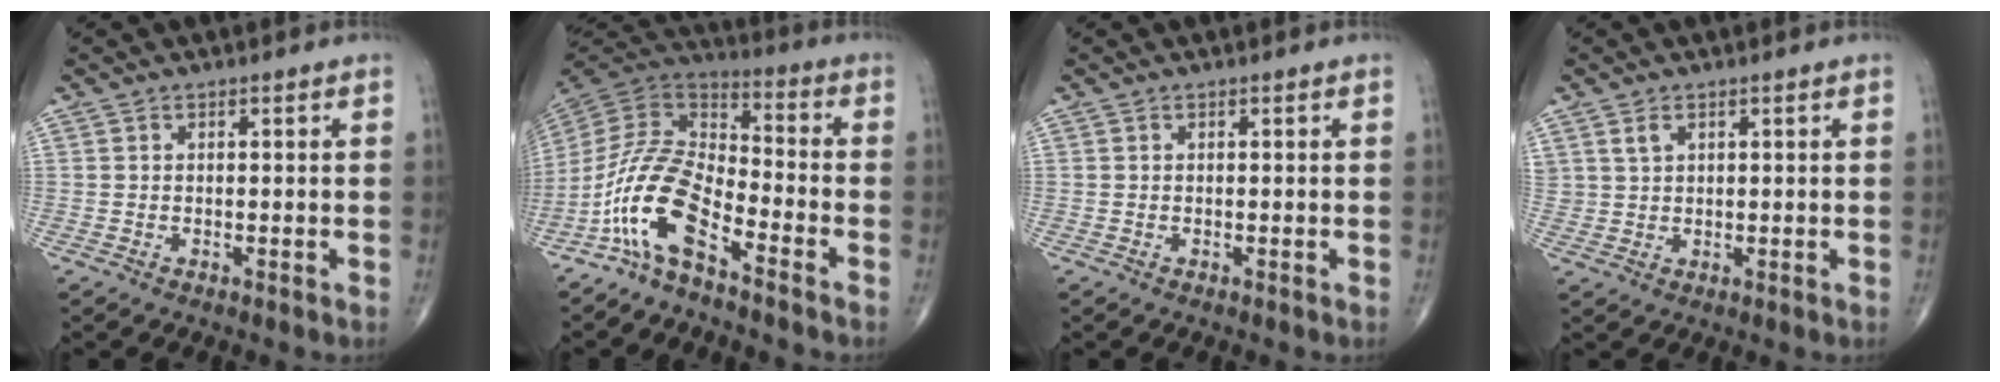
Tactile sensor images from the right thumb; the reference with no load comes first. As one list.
[{"total": 13.1, "force": [-7.8, 4.9, 9.3], "torque": [-0.187, 0.074, -0.162]}, {"total": 0.0}, {"total": 2.3, "force": [1.3, 1.5, 1.2], "torque": [-0.018, -0.008, 0.031]}]